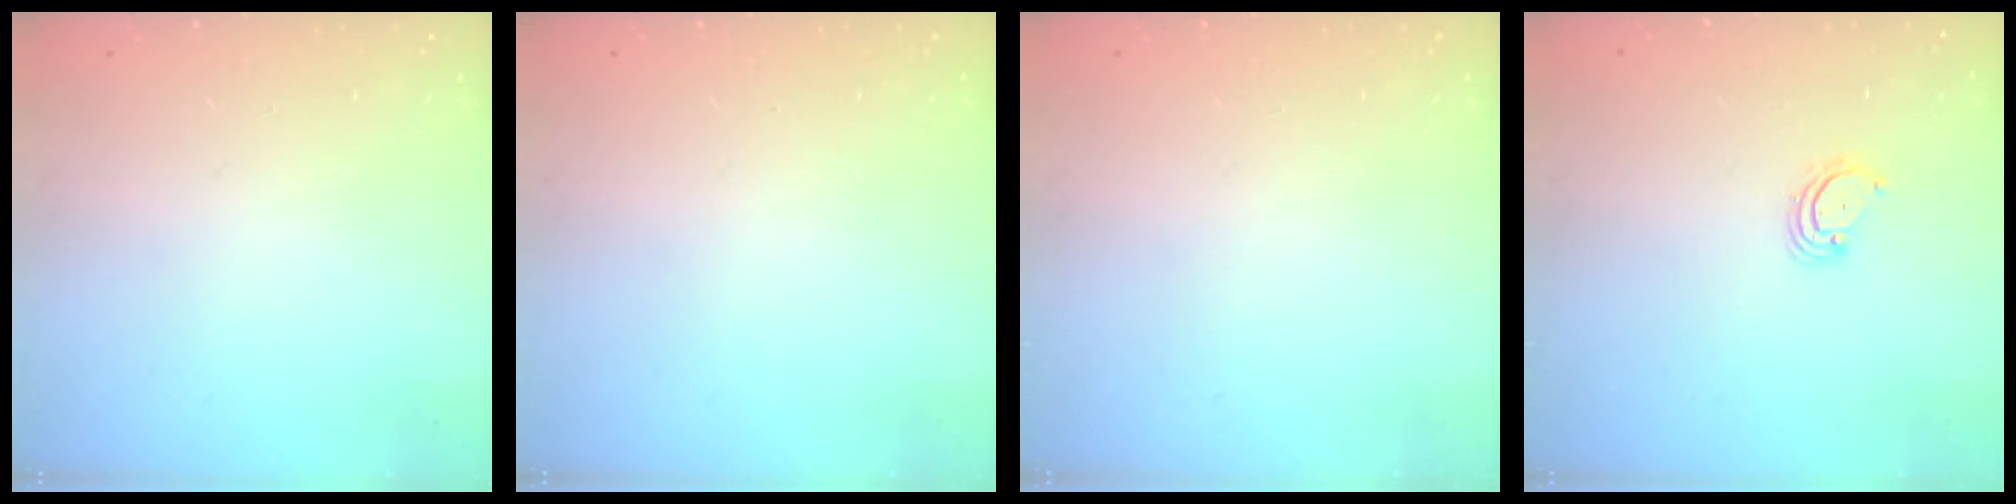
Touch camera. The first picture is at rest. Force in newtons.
{"total": 0.0}
{"total": 0.0}
{"total": 3.1, "press": 3.1, "slide": 0.3}